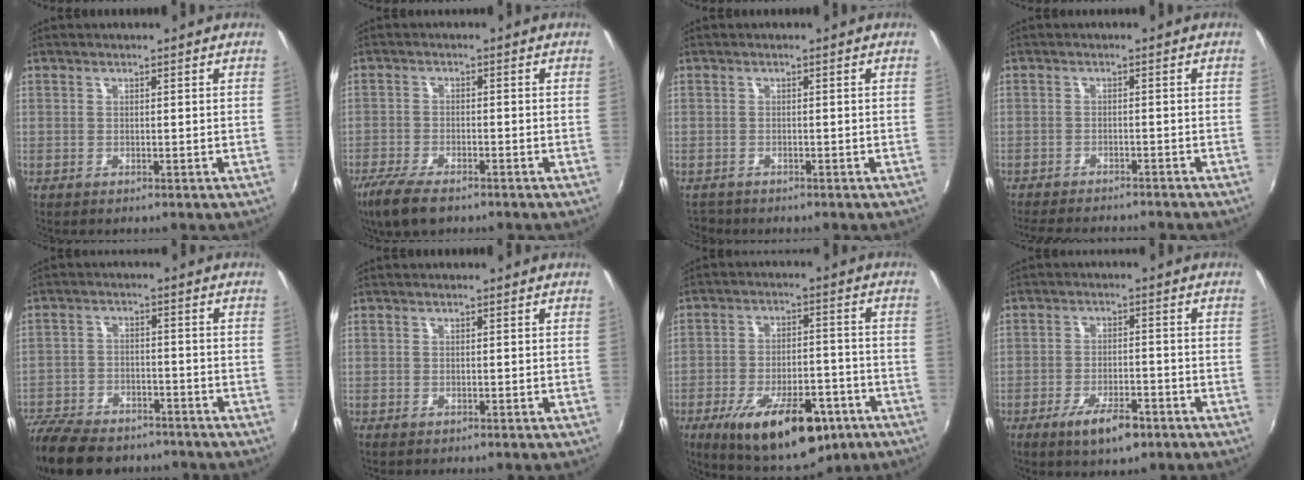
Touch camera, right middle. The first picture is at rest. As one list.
[{"total": 8.3, "force": [-6.1, 2.6, 4.9], "torque": [-0.130, -0.029, -0.116]}, {"total": 1.6, "force": [-1.5, 0.7, 0.0], "torque": [-0.005, -0.006, -0.027]}, {"total": 10.8, "force": [-9.6, 2.2, 4.4], "torque": [-0.104, -0.019, -0.141]}, {"total": 17.0, "force": [-13.5, 7.2, 7.6], "torque": [-0.185, -0.021, -0.218]}, {"total": 0.0}, {"total": 18.9, "force": [-10.7, 7.7, 13.5], "torque": [-0.235, -0.021, -0.150]}, {"total": 7.3, "force": [-4.5, 2.6, 5.2], "torque": [-0.111, -0.011, -0.072]}]